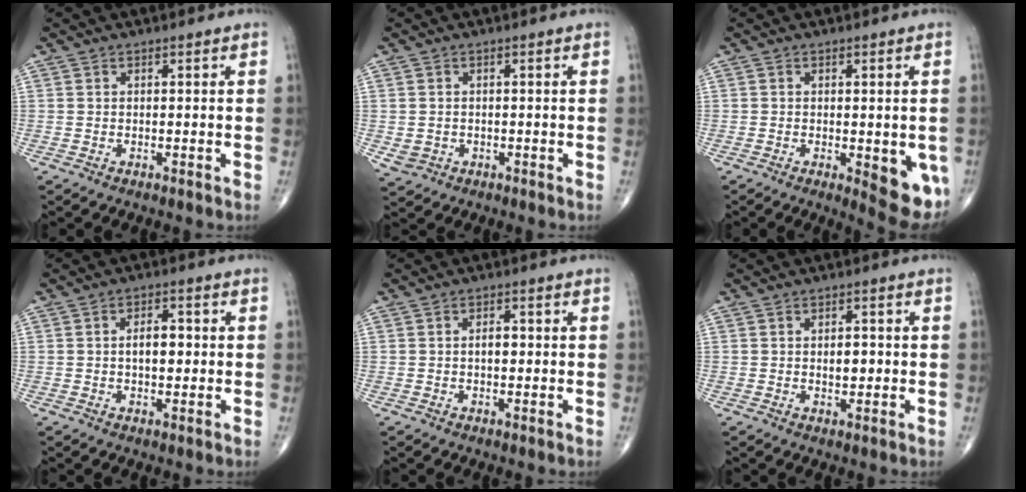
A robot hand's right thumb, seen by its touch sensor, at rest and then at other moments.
{"total": 2.6, "force": [-0.4, 2.3, 1.0], "torque": [-0.017, 0.001, 0.001]}
{"total": 8.5, "force": [-2.2, 3.2, 7.6], "torque": [-0.077, -0.015, -0.023]}
{"total": 4.7, "force": [0.1, 2.6, 3.9], "torque": [-0.057, 0.008, -0.002]}
{"total": 2.2, "force": [-0.1, 1.3, 1.8], "torque": [-0.026, 0.005, -0.004]}
{"total": 3.1, "force": [-0.1, 1.8, 2.5], "torque": [-0.028, 0.001, -0.001]}